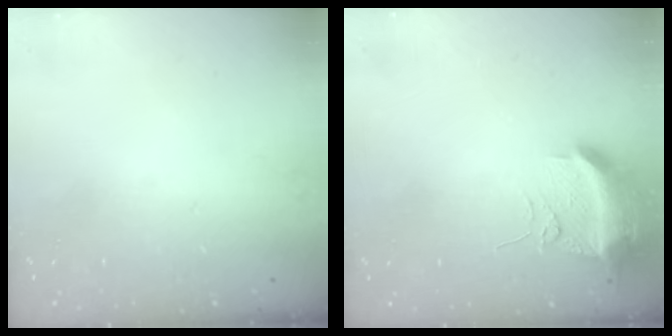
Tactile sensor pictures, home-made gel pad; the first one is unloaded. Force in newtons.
{"total": 11.0, "press": 10.9, "slide": 1.3}